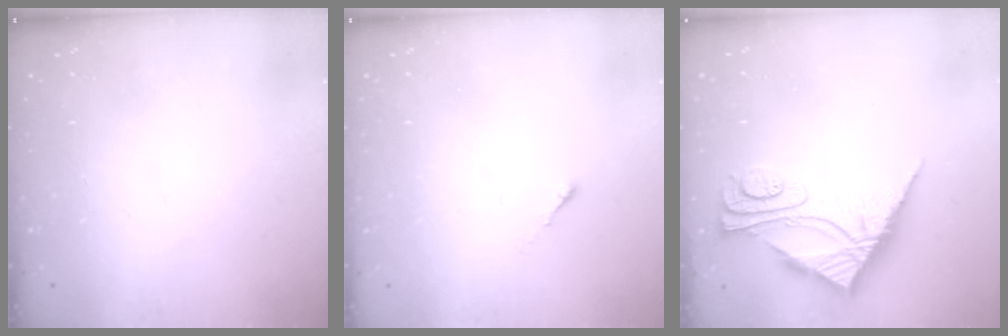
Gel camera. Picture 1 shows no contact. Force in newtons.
{"total": 0.0}
{"total": 8.8, "press": 8.8, "slide": 0.7}